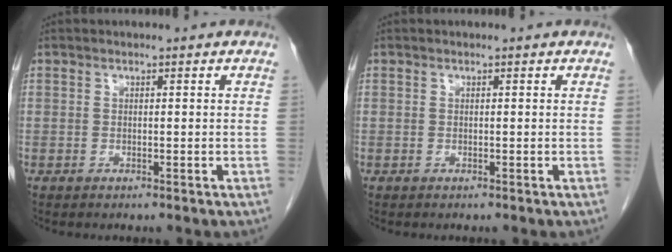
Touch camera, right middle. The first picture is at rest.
{"total": 0.0}